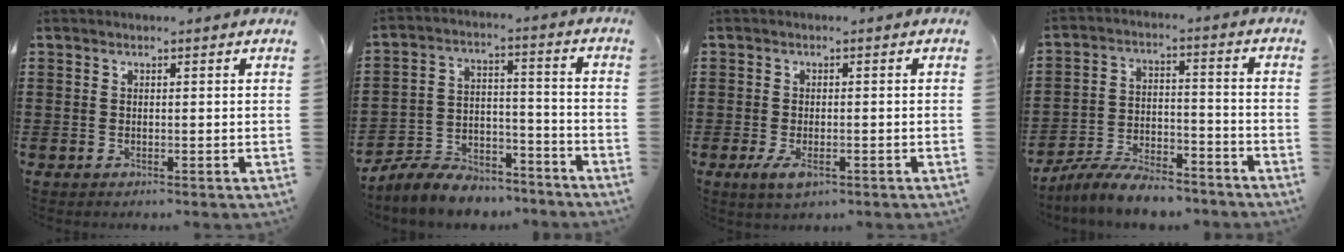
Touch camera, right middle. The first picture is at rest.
{"total": 7.4, "force": [-7.0, 1.9, 1.3], "torque": [-0.033, 0.012, -0.140]}
{"total": 2.7, "force": [-1.2, 1.1, 2.2], "torque": [-0.051, -0.007, -0.024]}
{"total": 7.6, "force": [-7.1, 1.4, 2.2], "torque": [-0.044, 0.014, -0.137]}